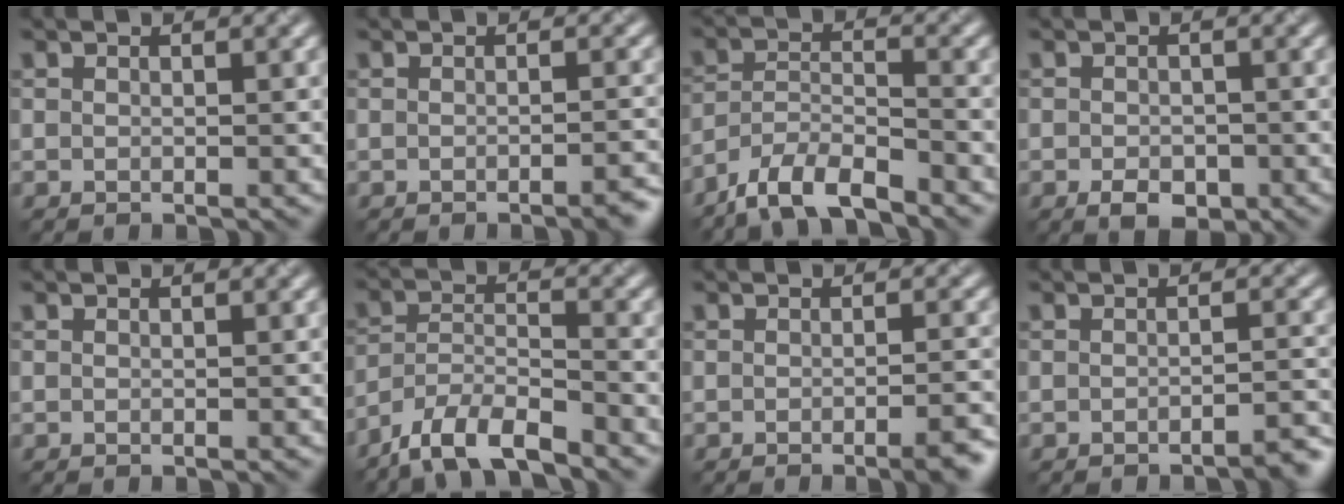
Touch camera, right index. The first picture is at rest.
{"total": 1.7, "force": [-1.3, 0.4, 1.0], "torque": [-0.006, 0.003, -0.019]}
{"total": 5.8, "force": [-4.9, 1.5, 2.8], "torque": [-0.048, -0.004, -0.095]}
{"total": 2.5, "force": [-1.1, 1.6, 1.6], "torque": [-0.026, -0.004, -0.021]}
{"total": 0.0}
{"total": 6.5, "force": [-5.4, 1.7, 3.3], "torque": [-0.055, -0.005, -0.107]}
{"total": 3.1, "force": [-1.9, 0.7, 2.3], "torque": [-0.025, 0.001, -0.031]}
{"total": 2.2, "force": [-2.0, 0.3, 0.9], "torque": [-0.003, 0.009, -0.031]}